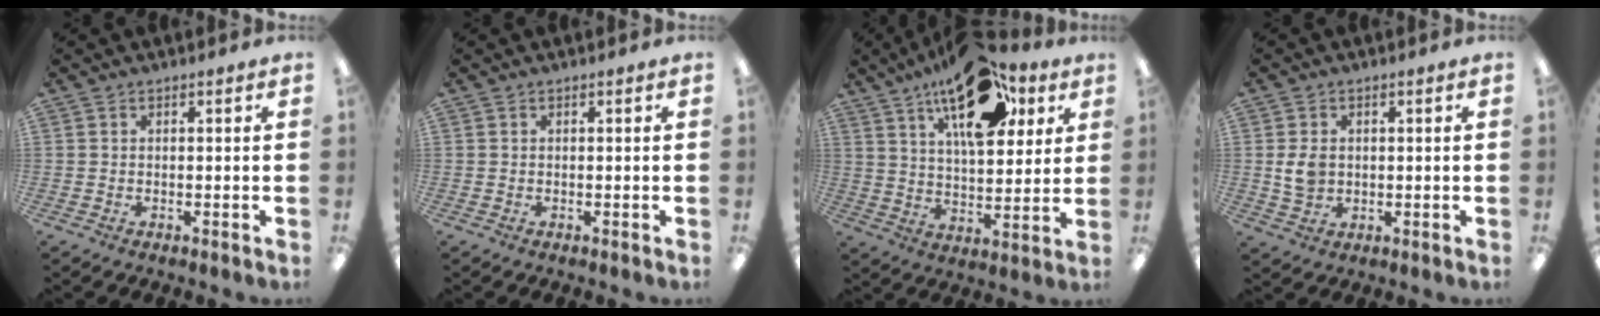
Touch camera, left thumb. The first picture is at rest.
{"total": 0.0}
{"total": 21.2, "force": [12.4, 9.9, 14.0], "torque": [-0.207, -0.053, 0.202]}
{"total": 5.1, "force": [0.4, 3.9, 3.2], "torque": [-0.060, 0.002, 0.008]}